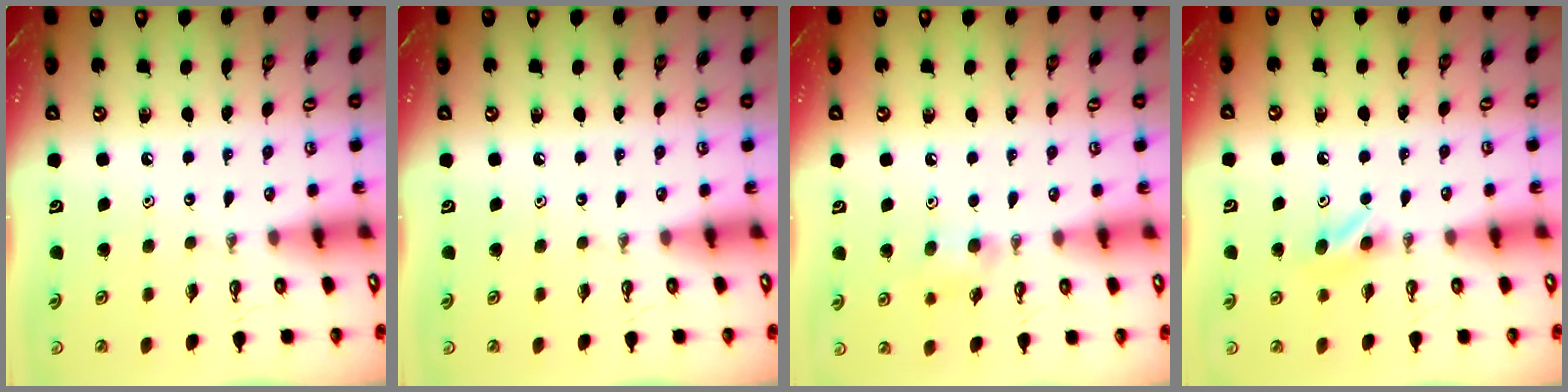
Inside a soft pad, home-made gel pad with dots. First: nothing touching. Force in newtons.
{"total": 0.0}
{"total": 7.2, "press": 7.0, "slide": 1.9}
{"total": 4.4, "press": 4.0, "slide": 1.7}